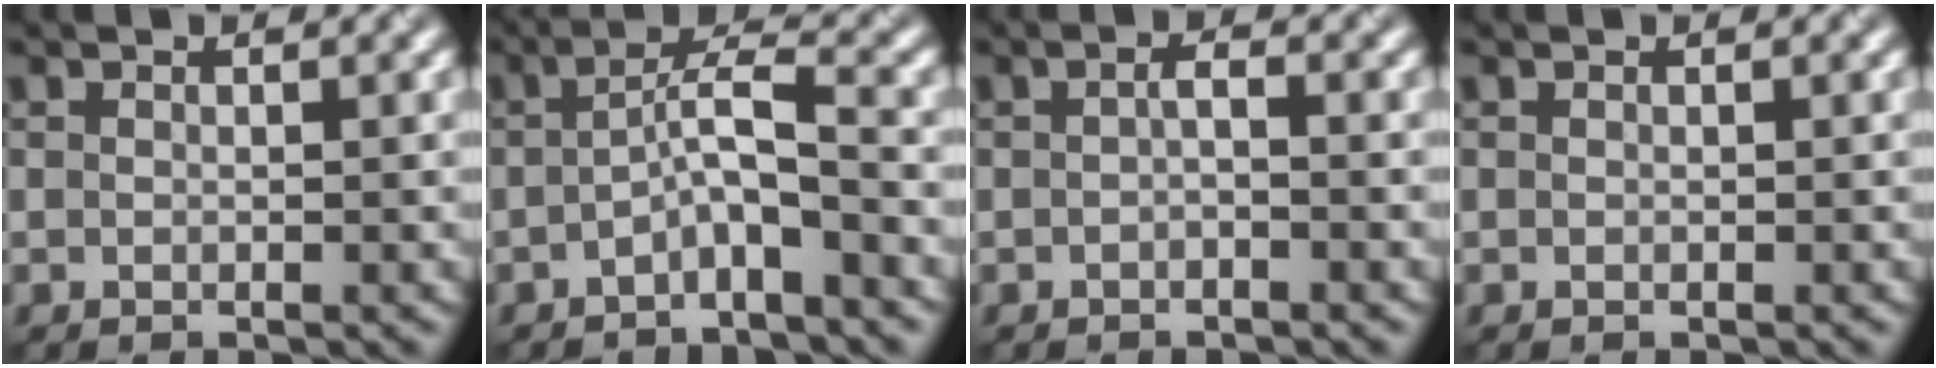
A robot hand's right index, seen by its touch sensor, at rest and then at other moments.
{"total": 3.2, "force": [-1.2, 0.4, 3.0], "torque": [-0.053, 0.017, -0.029]}
{"total": 1.0, "force": [-0.4, 0.2, 0.9], "torque": [-0.017, 0.001, -0.007]}
{"total": 0.0}